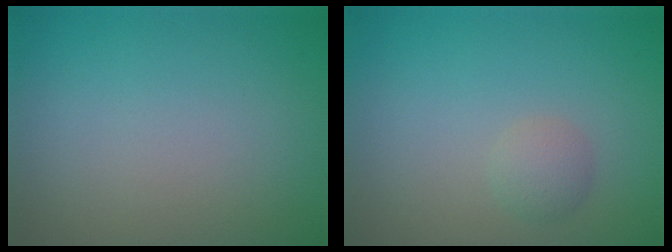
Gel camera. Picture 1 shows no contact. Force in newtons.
{"total": 1.4, "press": 1.4, "slide": 0.1}